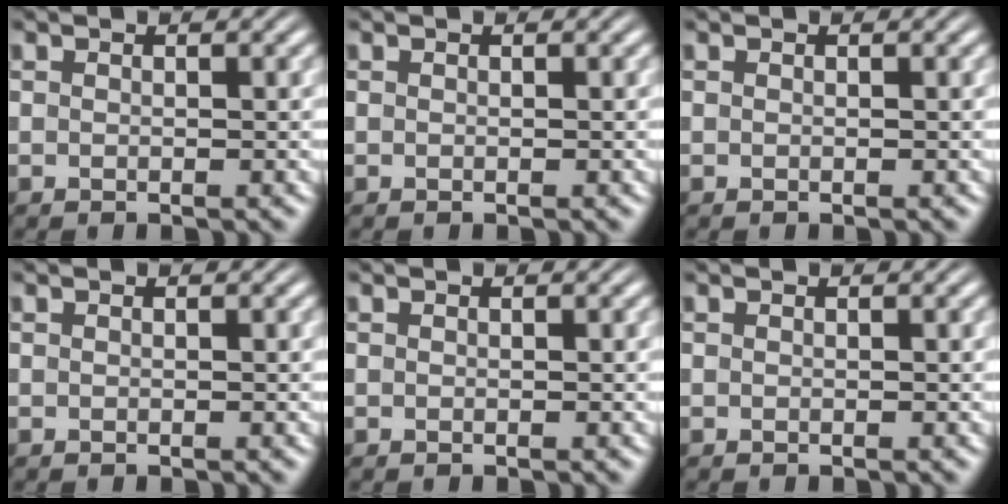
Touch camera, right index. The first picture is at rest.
{"total": 0.0}
{"total": 0.9, "force": [-0.2, -0.8, -0.3], "torque": [0.012, -0.010, 0.005]}
{"total": 0.0}
{"total": 0.0}
{"total": 0.0}